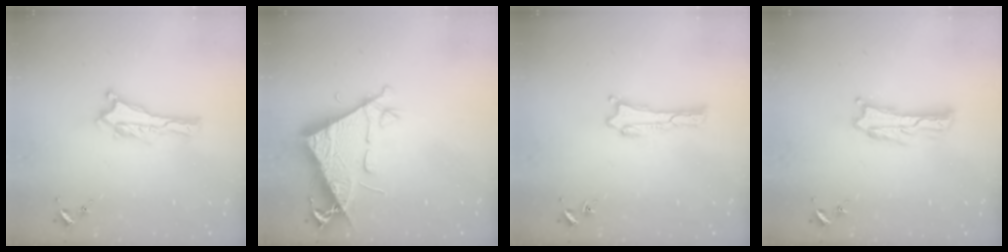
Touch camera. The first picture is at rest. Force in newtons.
{"total": 8.0, "press": 7.9, "slide": 1.2}
{"total": 0.0}
{"total": 1.0, "press": 1.0, "slide": 0.2}